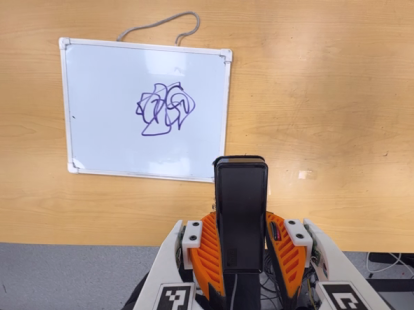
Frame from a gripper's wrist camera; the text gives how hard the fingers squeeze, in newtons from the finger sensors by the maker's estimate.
{"total": 5.6, "left": 4.1, "right": 7.1}